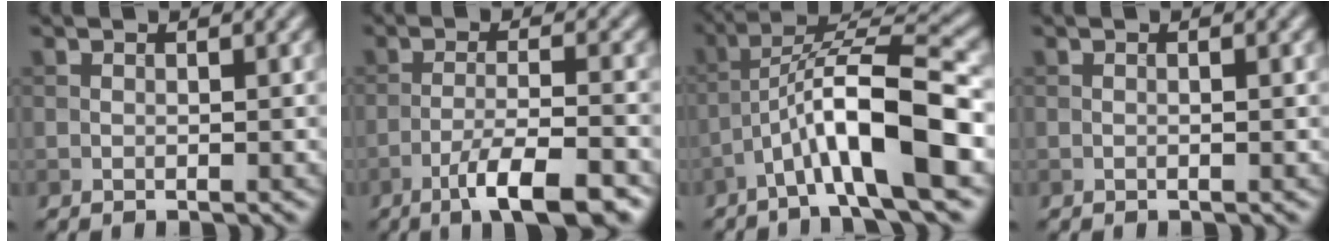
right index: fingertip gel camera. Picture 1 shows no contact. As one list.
[{"total": 7.2, "force": [-4.4, 1.4, 5.5], "torque": [-0.088, 0.003, -0.074]}, {"total": 9.6, "force": [-3.8, 1.9, 8.6], "torque": [-0.138, 0.022, -0.071]}, {"total": 0.5, "force": [-0.2, 0.1, 0.5], "torque": [-0.010, -0.002, -0.005]}]